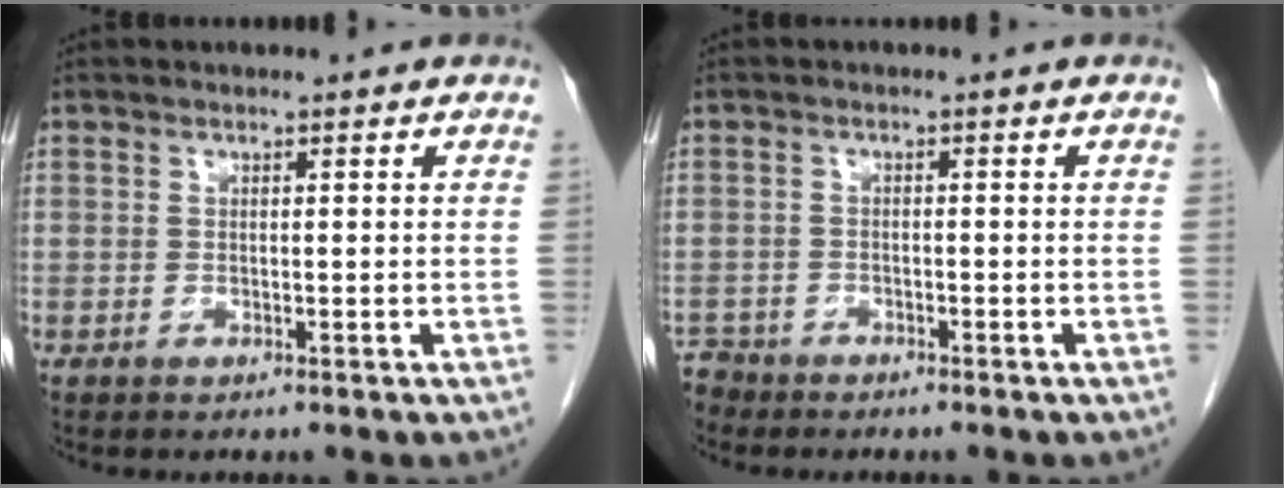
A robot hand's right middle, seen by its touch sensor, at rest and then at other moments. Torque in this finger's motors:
{"motor_torque": [0.04, -0.95, 0.14, 0.09]}